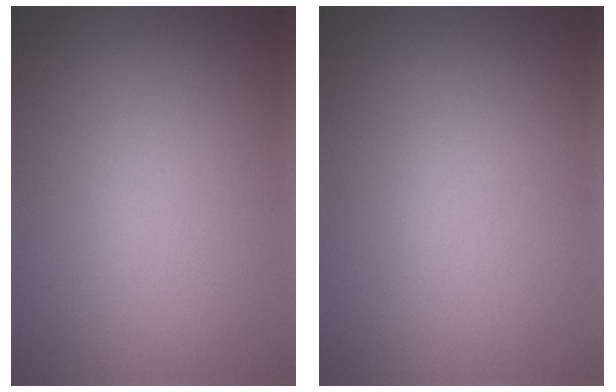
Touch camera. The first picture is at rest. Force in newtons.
{"total": 0.0}